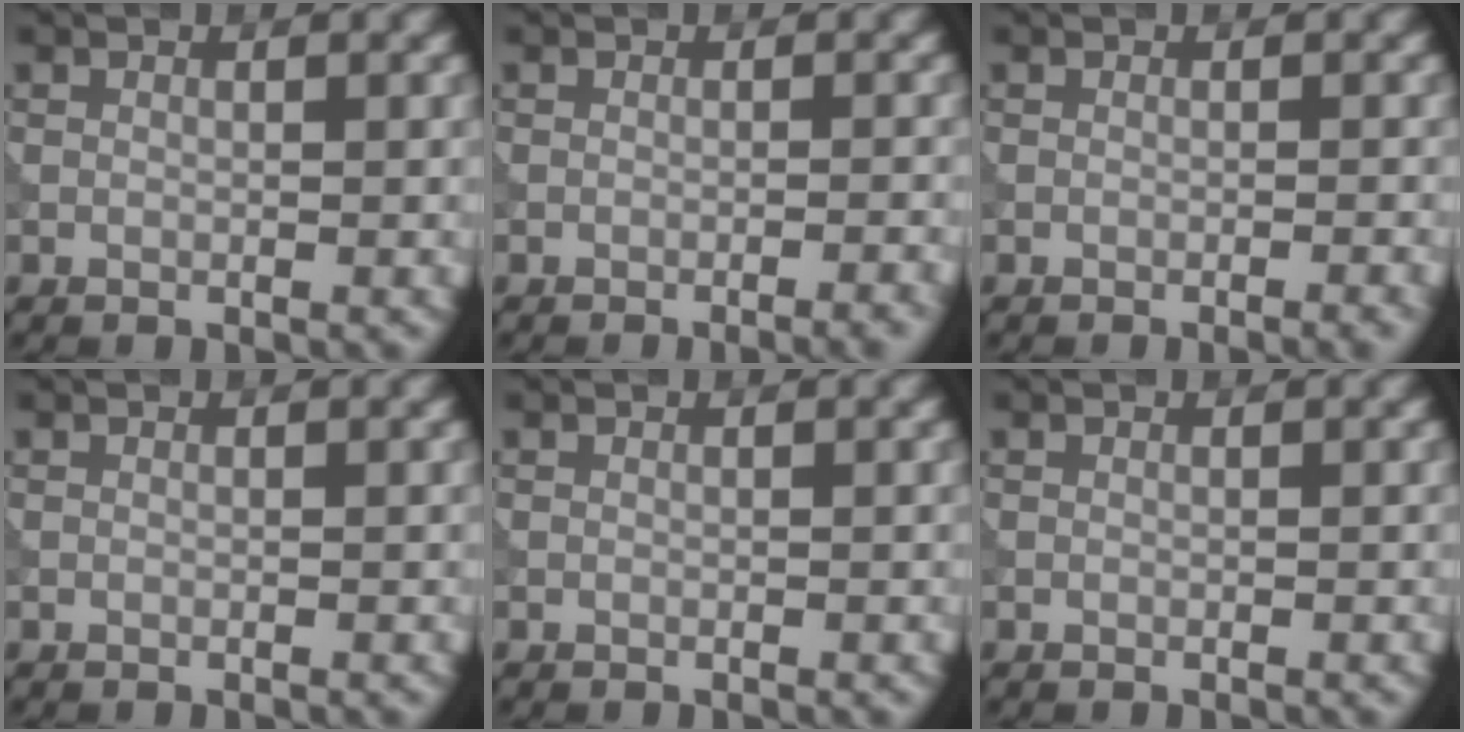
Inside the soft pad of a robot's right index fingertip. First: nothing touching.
{"total": 2.2, "force": [-1.5, 0.4, 1.6], "torque": [-0.016, 0.012, -0.025]}
{"total": 1.4, "force": [-0.8, 0.3, 1.2], "torque": [-0.011, 0.005, -0.012]}
{"total": 0.0}
{"total": 0.0}
{"total": 0.0}